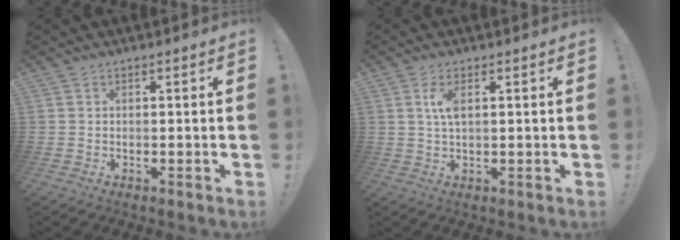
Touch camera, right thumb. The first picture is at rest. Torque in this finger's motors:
{"motor_torque": [0.04, 0.04, 0.20, 0.35, 0.01]}